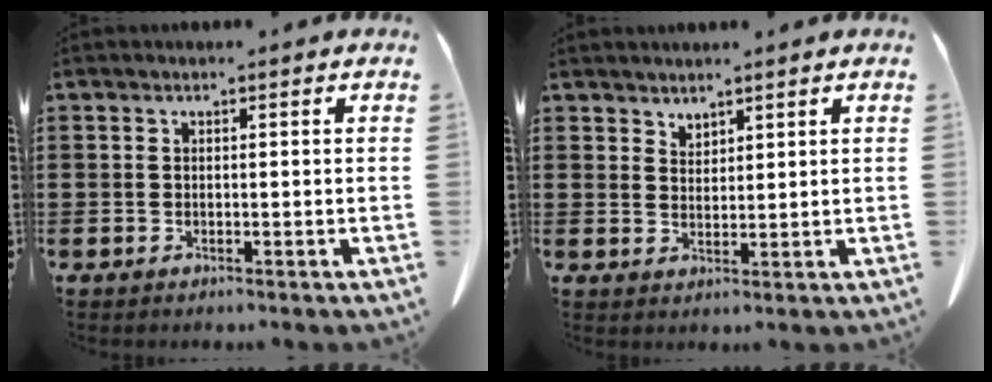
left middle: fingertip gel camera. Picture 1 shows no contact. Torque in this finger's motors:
{"motor_torque": [0.02, 0.11, -0.02, 0.01]}